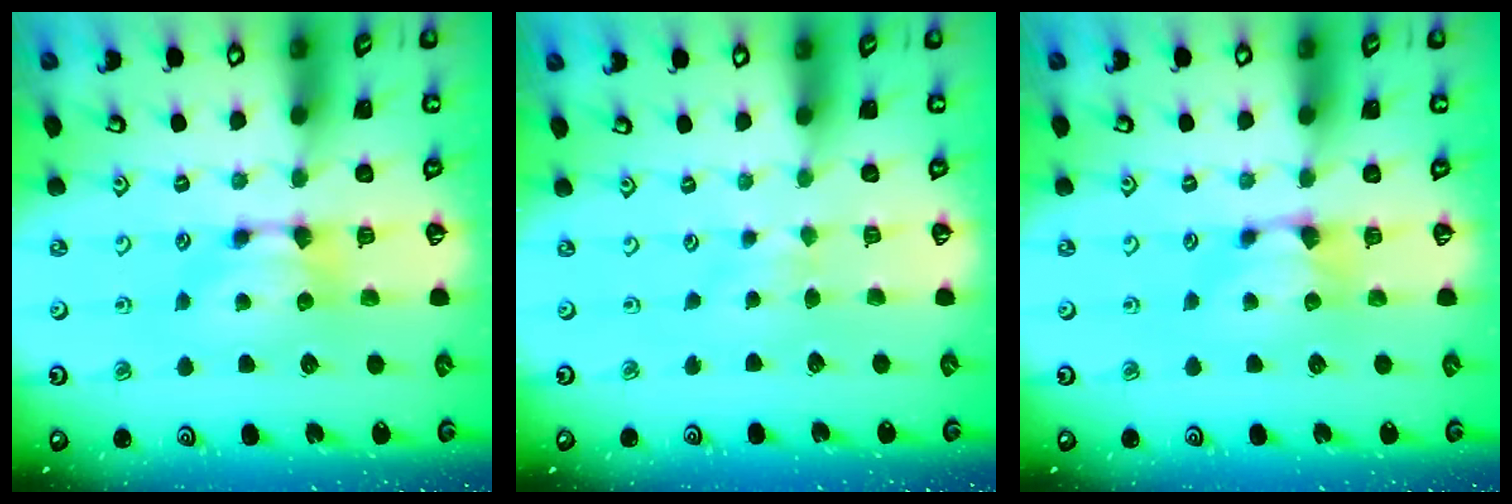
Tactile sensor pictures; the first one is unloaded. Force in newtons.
{"total": 2.9, "press": 2.8, "slide": 0.6}
{"total": 0.0}